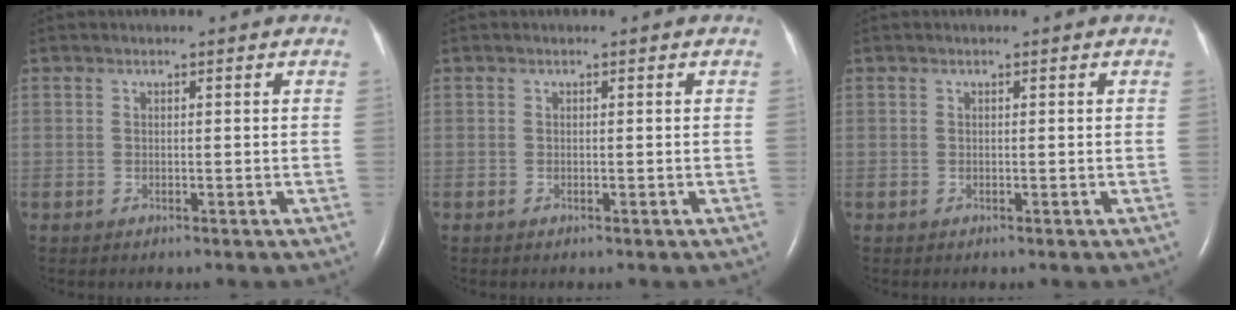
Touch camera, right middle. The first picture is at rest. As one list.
[{"total": 0.0}, {"total": 0.0}]